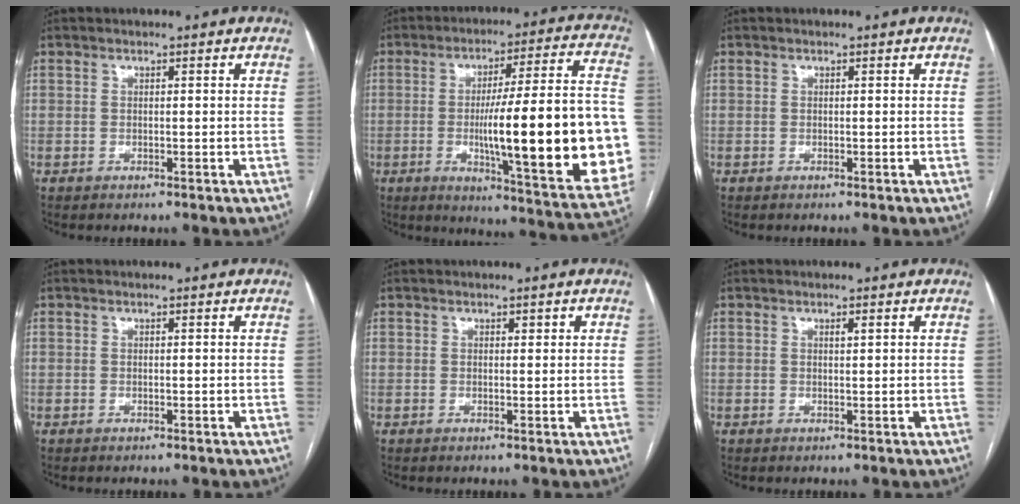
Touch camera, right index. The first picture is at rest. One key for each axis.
{"total": 27.4, "fx": -3.4, "fy": 2.9, "fz": 27.0, "tx": -0.316, "ty": 0.004, "tz": -0.046}
{"total": 0.0}
{"total": 0.0}
{"total": 0.7, "fx": 0.4, "fy": 0.4, "fz": 0.4, "tx": -0.006, "ty": 0.002, "tz": 0.003}
{"total": 0.7, "fx": 0.4, "fy": 0.2, "fz": 0.6, "tx": -0.013, "ty": -0.002, "tz": 0.007}